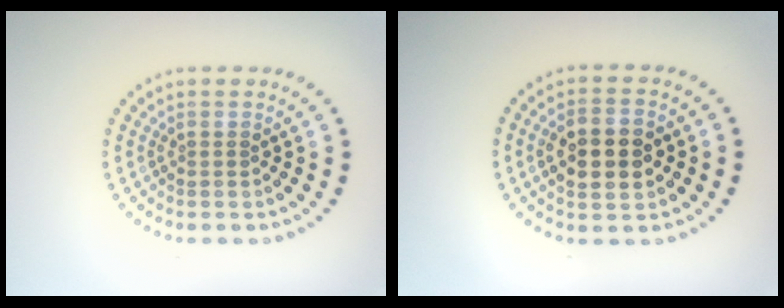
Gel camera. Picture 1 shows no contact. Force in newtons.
{"total": 5.0, "press": 5.0, "slide": 0.3}